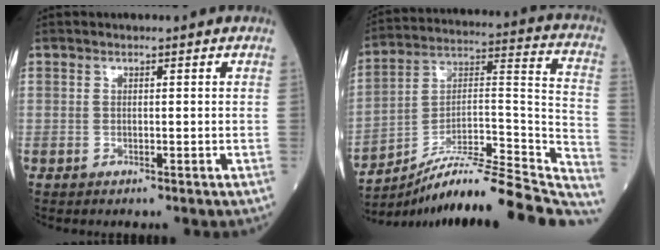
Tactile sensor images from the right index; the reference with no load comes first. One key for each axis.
{"total": 26.5, "fx": -23.9, "fy": 1.3, "fz": 11.5, "tx": -0.117, "ty": 0.021, "tz": -0.357}